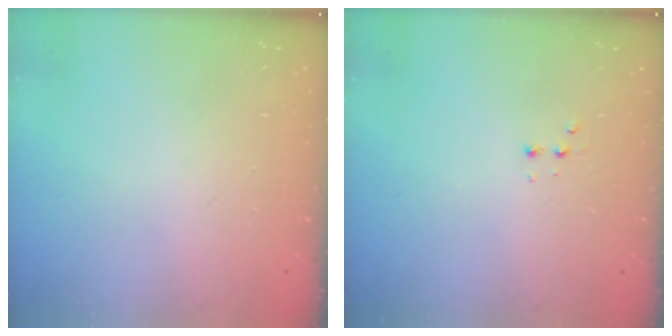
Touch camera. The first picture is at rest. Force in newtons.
{"total": 2.4, "press": 2.2, "slide": 0.9}